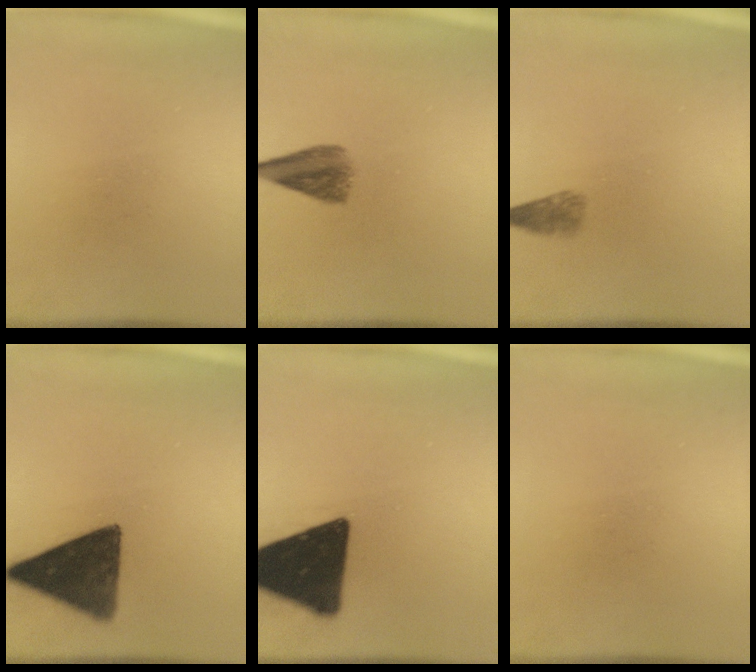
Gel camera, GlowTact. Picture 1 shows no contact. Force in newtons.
{"total": 5.0}
{"total": 1.9}
{"total": 13.3}
{"total": 20.1}
{"total": 0.0}